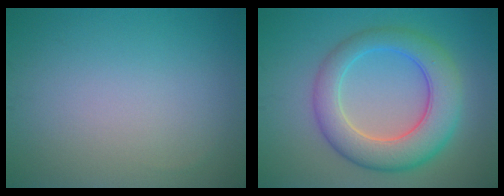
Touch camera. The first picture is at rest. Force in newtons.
{"total": 7.5, "press": 7.5, "slide": 0.3}